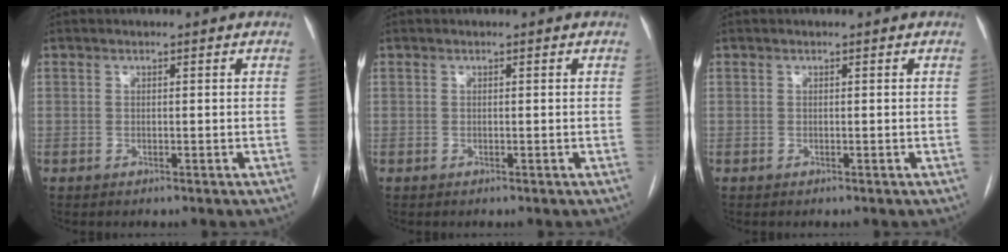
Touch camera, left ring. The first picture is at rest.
{"total": 0.0}
{"total": 0.0}